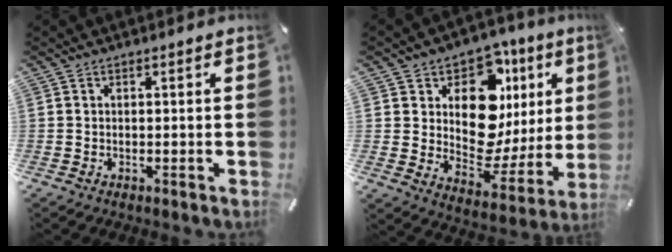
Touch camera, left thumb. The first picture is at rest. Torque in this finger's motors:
{"motor_torque": [2.47, 2.54, 1.23, -1.16, 0.40]}